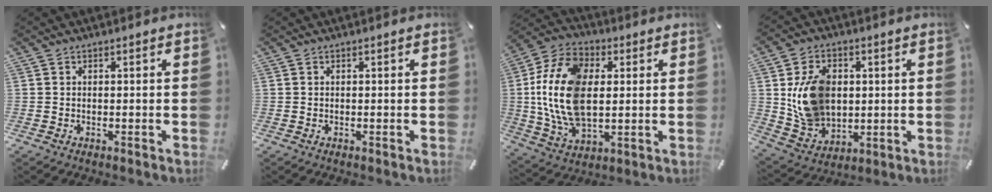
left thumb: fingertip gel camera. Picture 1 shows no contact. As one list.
[{"total": 0.0}, {"total": 18.3, "force": [1.4, 12.1, 13.7], "torque": [-0.327, 0.003, 0.022]}, {"total": 13.2, "force": [1.9, 10.7, 7.5], "torque": [-0.153, 0.009, 0.038]}]